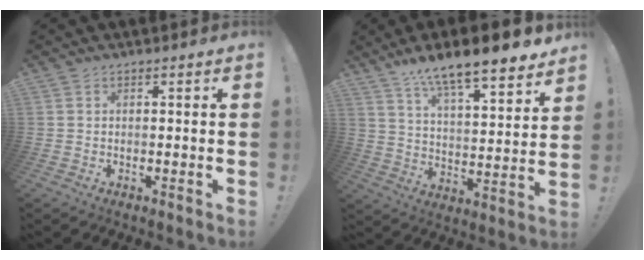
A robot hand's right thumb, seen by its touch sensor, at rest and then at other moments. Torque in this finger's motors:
{"motor_torque": [-0.71, 2.80, 1.57, 1.19, 0.41]}